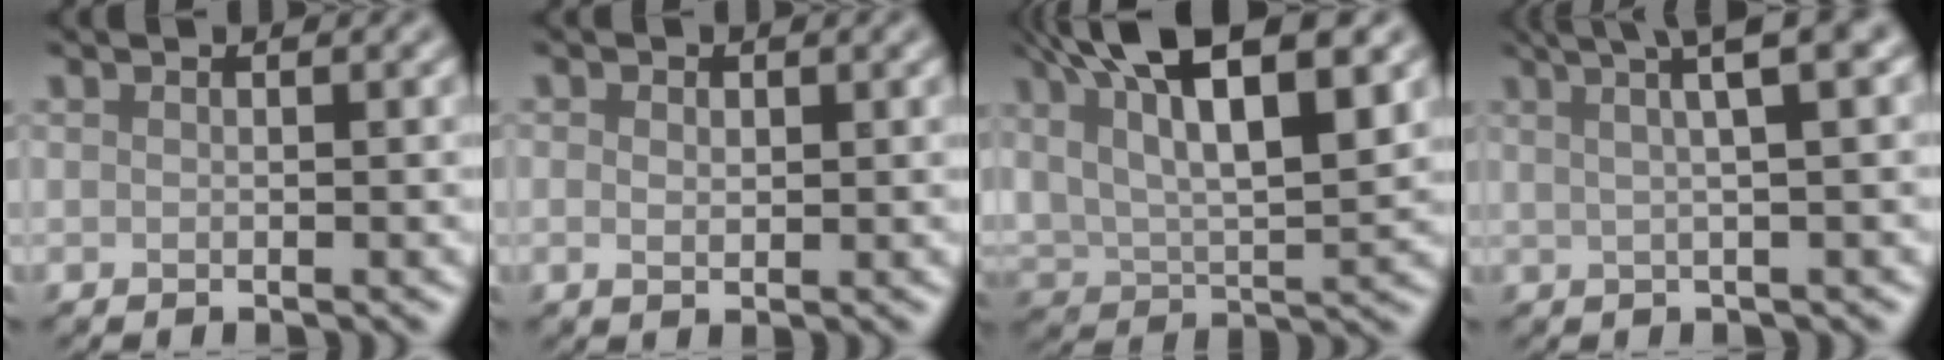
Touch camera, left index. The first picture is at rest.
{"total": 1.3, "force": [0.4, 0.9, 0.8], "torque": [-0.014, 0.000, 0.006]}
{"total": 13.2, "force": [7.1, 4.7, 10.1], "torque": [-0.154, 0.023, 0.099]}
{"total": 6.0, "force": [3.0, 1.4, 5.0], "torque": [-0.060, 0.024, 0.024]}